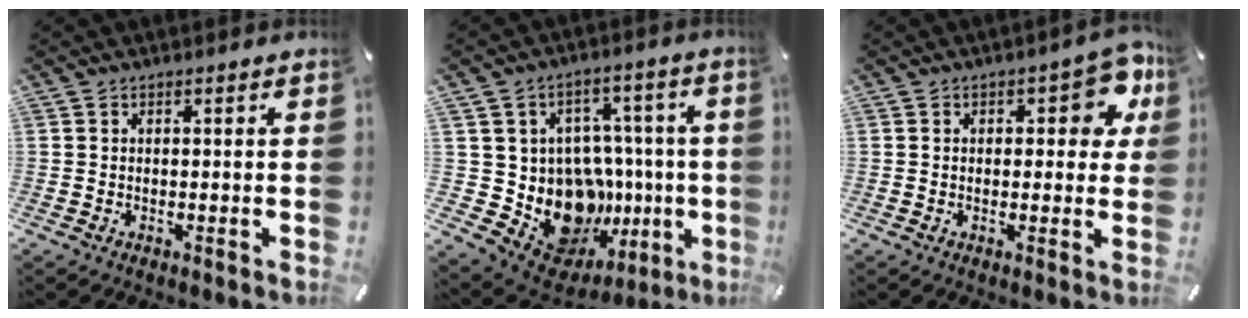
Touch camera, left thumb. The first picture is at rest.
{"total": 17.1, "force": [-3.5, 14.1, 8.9], "torque": [-0.116, -0.006, -0.017]}
{"total": 8.8, "force": [3.3, 4.2, 7.0], "torque": [-0.076, -0.012, 0.047]}